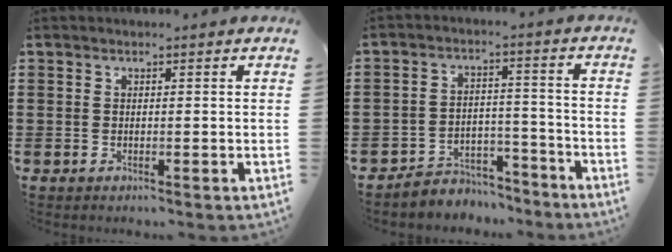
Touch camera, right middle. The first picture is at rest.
{"total": 4.7, "force": [-4.5, 1.1, -0.1], "torque": [-0.001, 0.013, -0.094]}